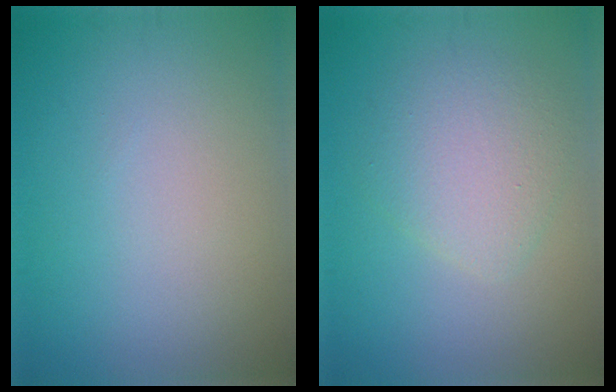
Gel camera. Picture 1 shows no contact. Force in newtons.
{"total": 3.6, "press": 3.6, "slide": 0.4}